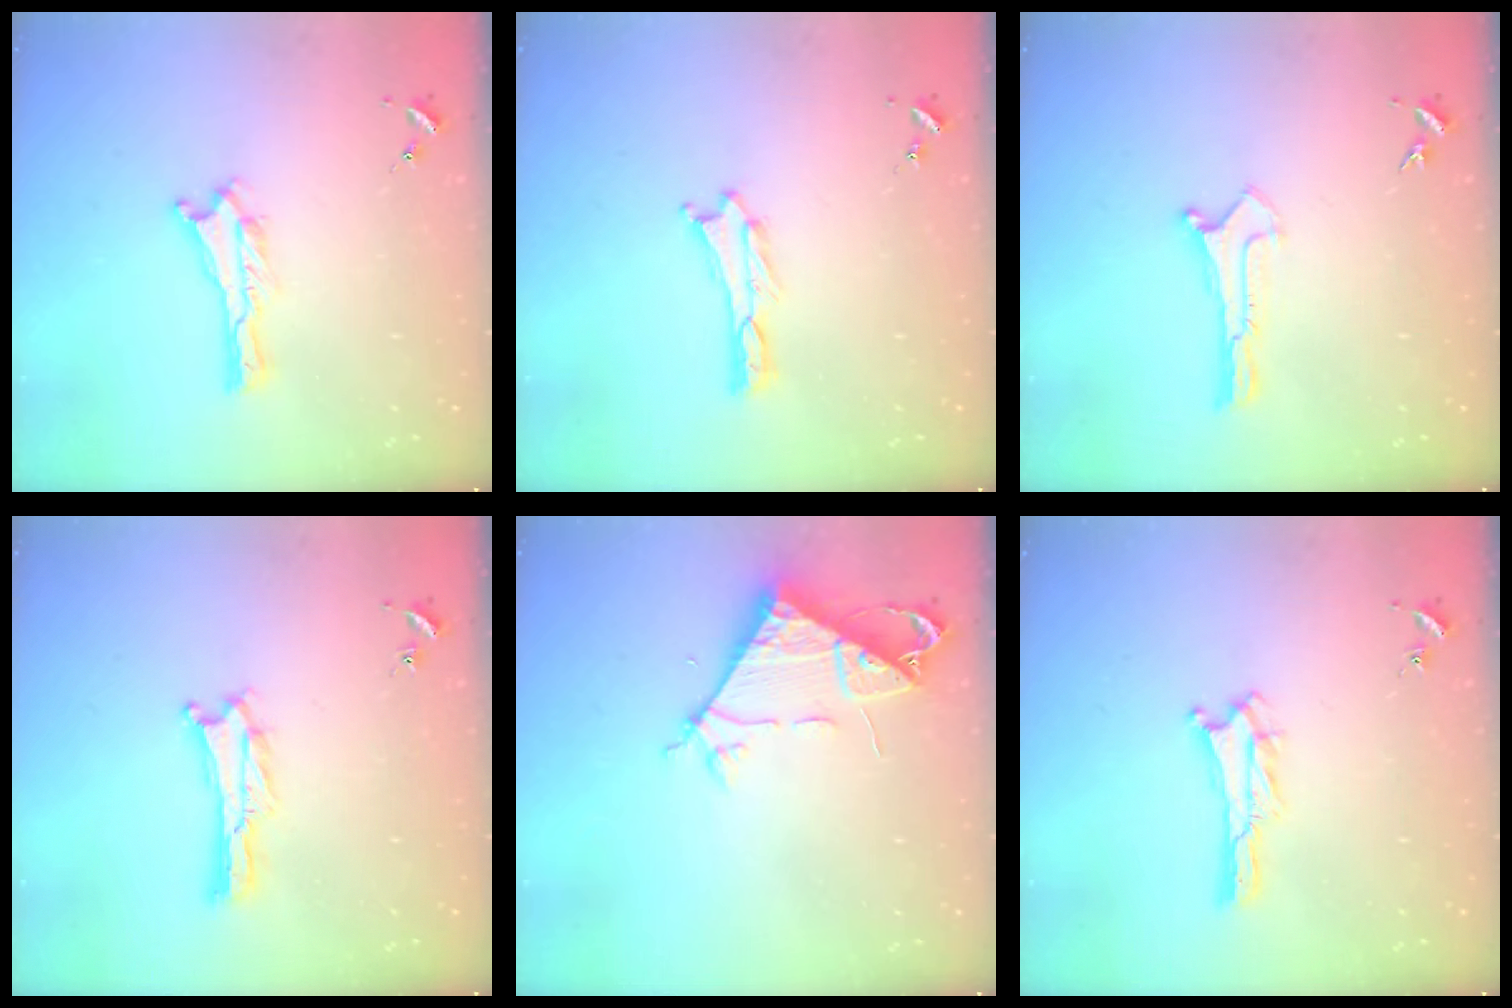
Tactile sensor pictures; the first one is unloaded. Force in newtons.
{"total": 0.0}
{"total": 0.0}
{"total": 0.0}
{"total": 7.3, "press": 7.3, "slide": 0.8}
{"total": 1.3, "press": 1.3, "slide": 0.4}